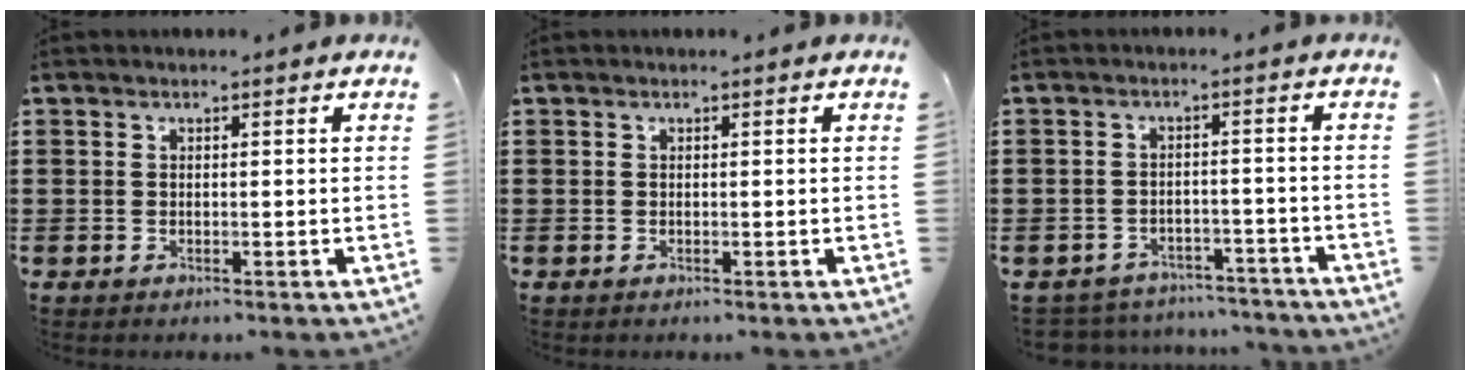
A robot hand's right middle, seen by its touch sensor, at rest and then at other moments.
{"total": 0.0}
{"total": 3.4, "force": [-3.4, 0.4, -0.2], "torque": [-0.006, 0.000, -0.073]}